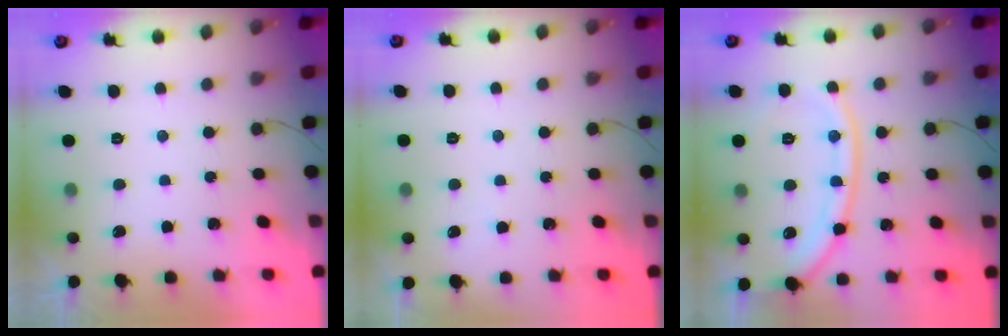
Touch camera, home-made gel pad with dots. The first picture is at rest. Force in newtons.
{"total": 1.1, "press": 1.1, "slide": 0.2}
{"total": 14.5, "press": 14.4, "slide": 1.6}